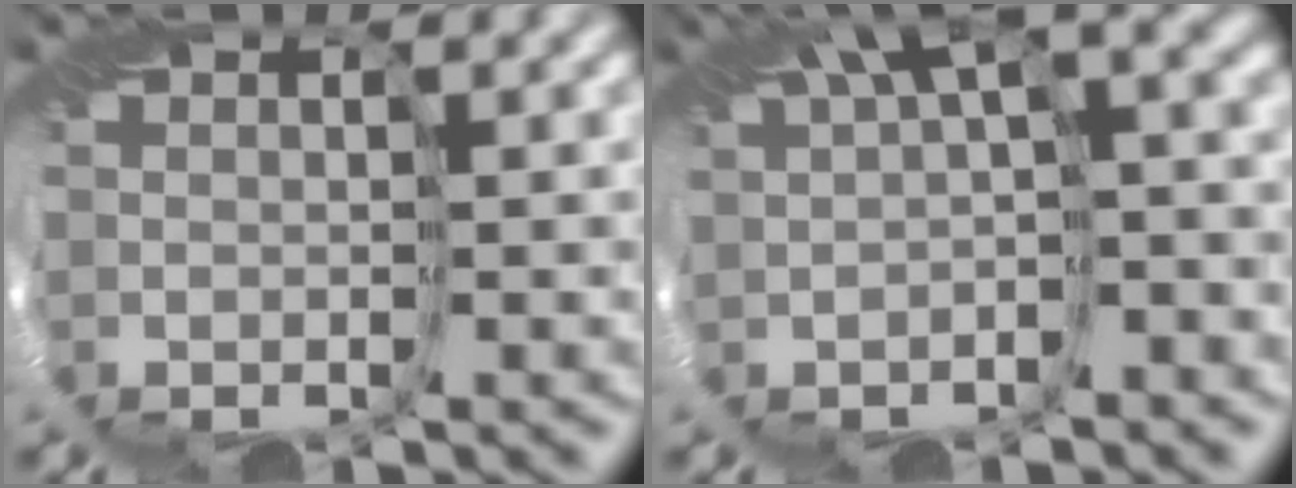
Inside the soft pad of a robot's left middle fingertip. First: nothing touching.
{"total": 7.3, "force": [2.3, 2.3, 6.5], "torque": [-0.106, 0.018, 0.038]}